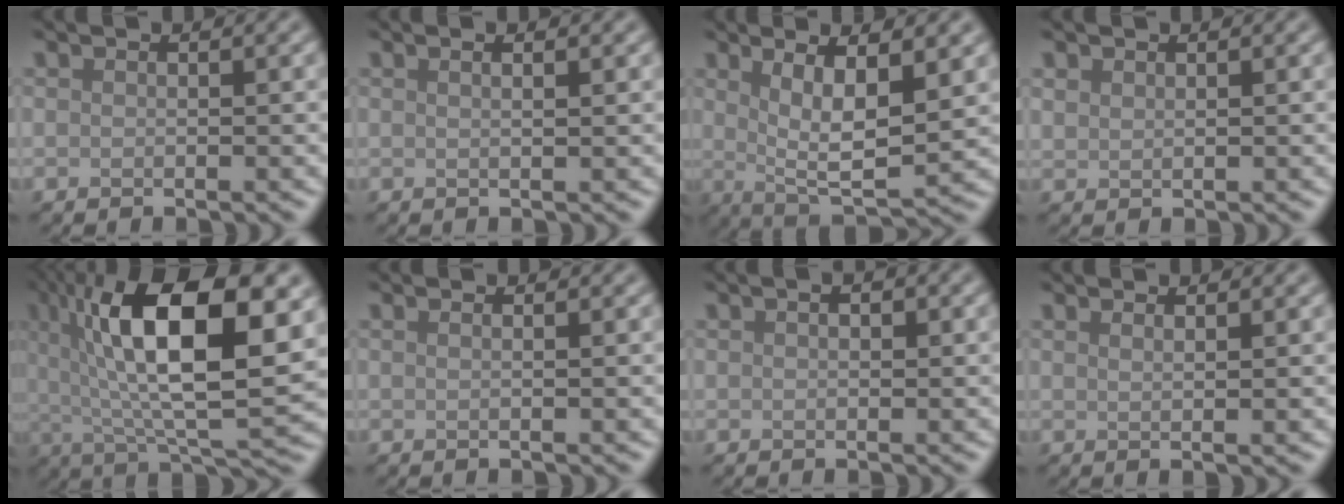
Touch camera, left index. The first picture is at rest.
{"total": 2.2, "force": [1.1, 0.9, 1.6], "torque": [-0.005, 0.000, -0.005]}
{"total": 6.8, "force": [1.9, 1.9, 6.2], "torque": [-0.100, -0.008, 0.032]}
{"total": 0.9, "force": [0.7, 0.5, 0.2], "torque": [-0.006, 0.000, 0.018]}
{"total": 14.4, "force": [4.3, 4.2, 13.0], "torque": [-0.204, 0.009, 0.068]}
{"total": 1.1, "force": [0.4, 0.5, 0.9], "torque": [-0.007, -0.003, -0.005]}
{"total": 1.5, "force": [0.6, 0.8, 1.1], "torque": [-0.012, -0.003, 0.008]}
{"total": 1.4, "force": [0.8, 0.5, 1.1], "torque": [-0.013, 0.000, 0.005]}